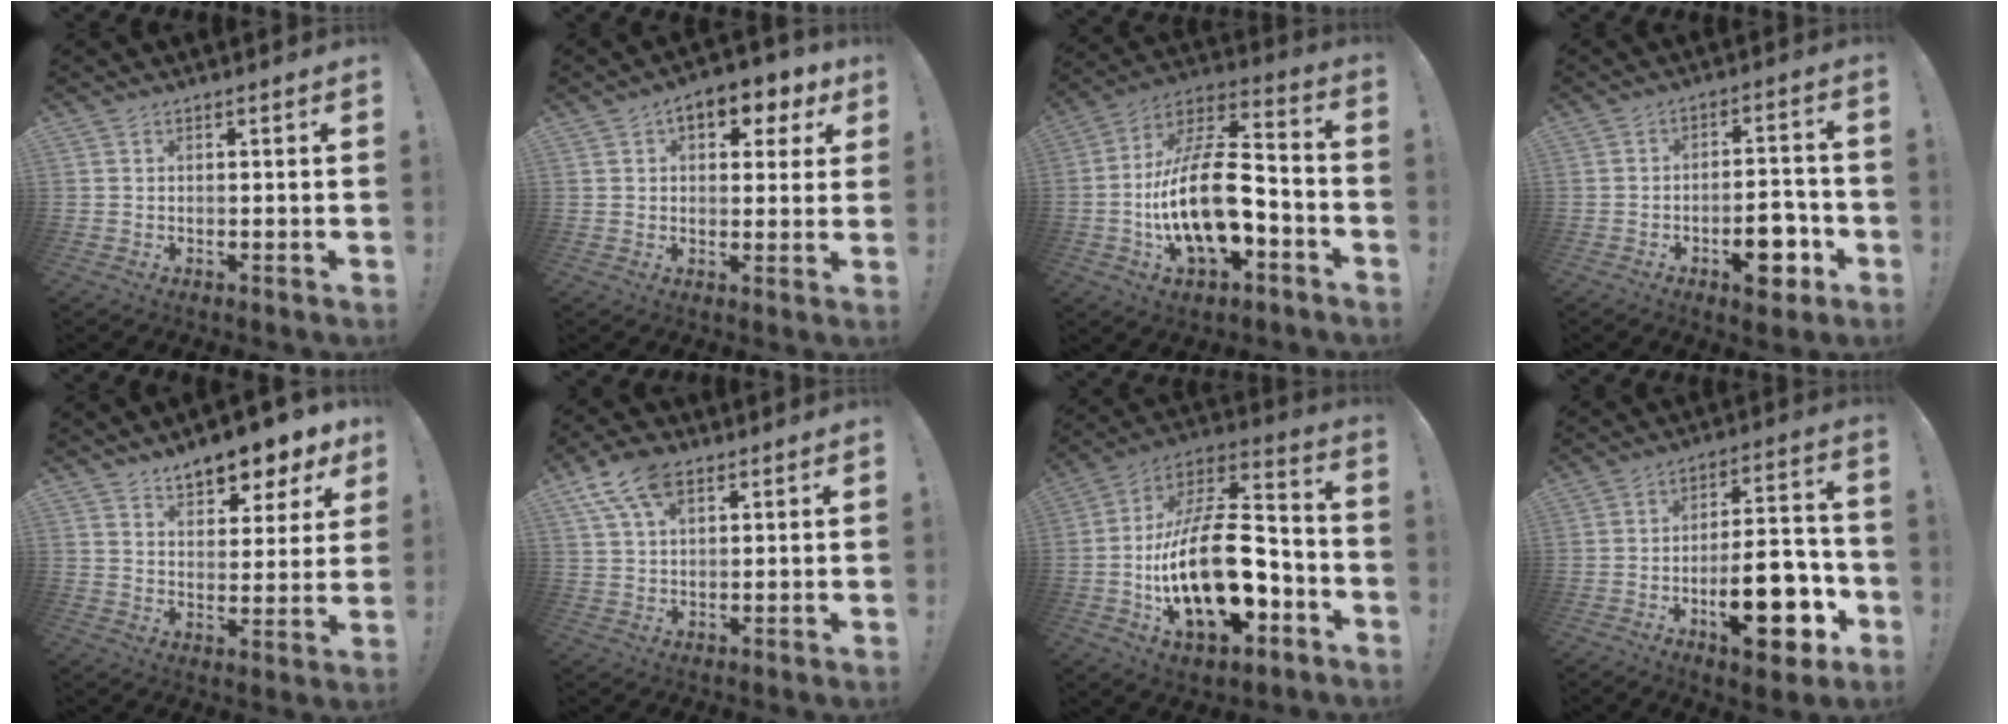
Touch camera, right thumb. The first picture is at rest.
{"total": 7.7, "force": [3.3, 4.8, 5.1], "torque": [-0.065, -0.011, 0.056]}
{"total": 20.9, "force": [-4.5, 10.3, 17.6], "torque": [-0.336, 0.022, -0.075]}
{"total": 11.1, "force": [-5.1, 5.3, 8.3], "torque": [-0.095, 0.035, -0.079]}
{"total": 9.3, "force": [7.5, 3.6, 4.2], "torque": [-0.051, -0.059, 0.130]}
{"total": 10.7, "force": [5.7, 5.8, 7.0], "torque": [-0.121, -0.010, 0.108]}
{"total": 25.0, "force": [-6.3, 12.3, 20.8], "torque": [-0.406, 0.032, -0.105]}
{"total": 20.6, "force": [-7.8, 8.3, 17.1], "torque": [-0.241, 0.050, -0.113]}